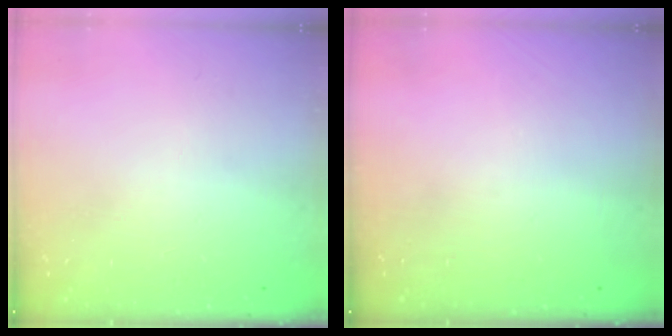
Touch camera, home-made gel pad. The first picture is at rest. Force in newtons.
{"total": 0.0}